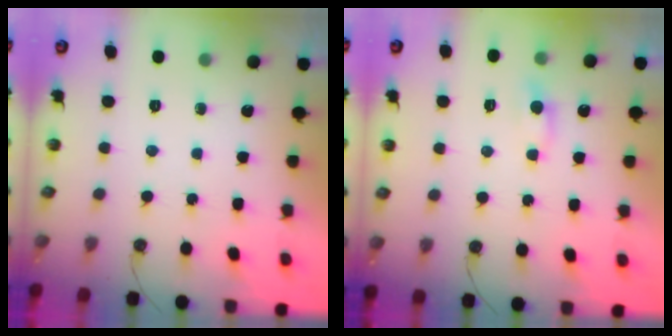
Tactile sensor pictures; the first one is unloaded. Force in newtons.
{"total": 0.6, "press": 0.4, "slide": 0.5}